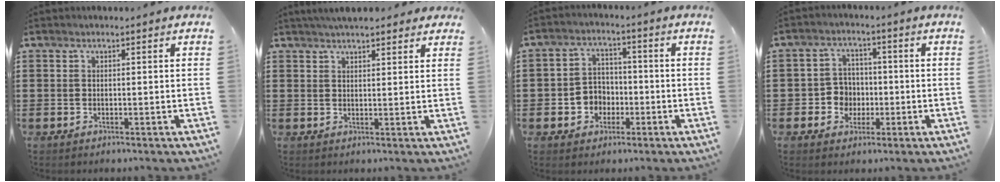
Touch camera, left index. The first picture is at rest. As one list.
[{"total": 3.8, "force": [3.4, 0.9, 1.4], "torque": [-0.035, 0.000, 0.064]}, {"total": 4.6, "force": [-1.8, 3.9, 1.5], "torque": [-0.039, 0.013, -0.036]}, {"total": 4.7, "force": [-1.0, 4.3, 1.4], "torque": [-0.040, 0.011, -0.022]}]